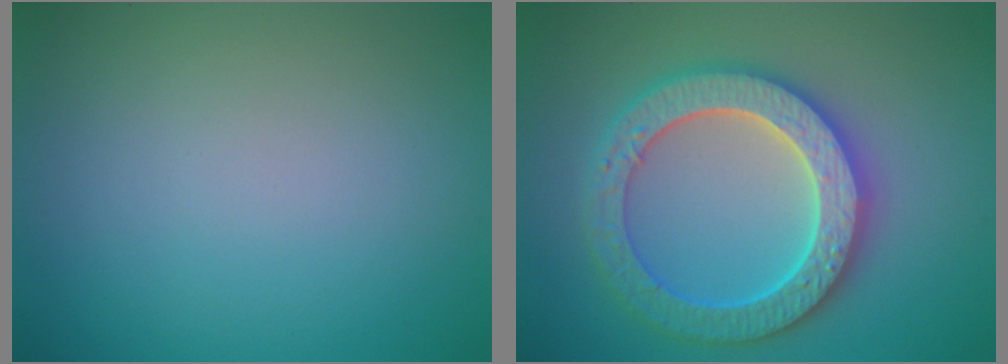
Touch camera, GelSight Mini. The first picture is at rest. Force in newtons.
{"total": 6.3, "press": 6.2, "slide": 1.2}